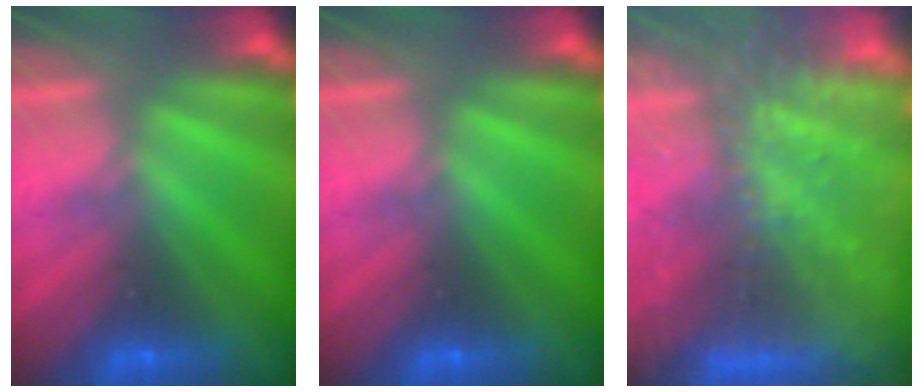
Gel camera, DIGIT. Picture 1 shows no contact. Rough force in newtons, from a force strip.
{"total": 0.0}
{"total": 5.6}